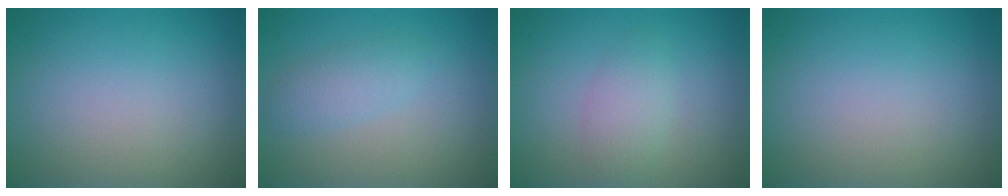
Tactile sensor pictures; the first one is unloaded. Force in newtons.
{"total": 2.0, "press": 2.0, "slide": 0.1}
{"total": 2.2, "press": 2.2, "slide": 0.1}
{"total": 0.0}